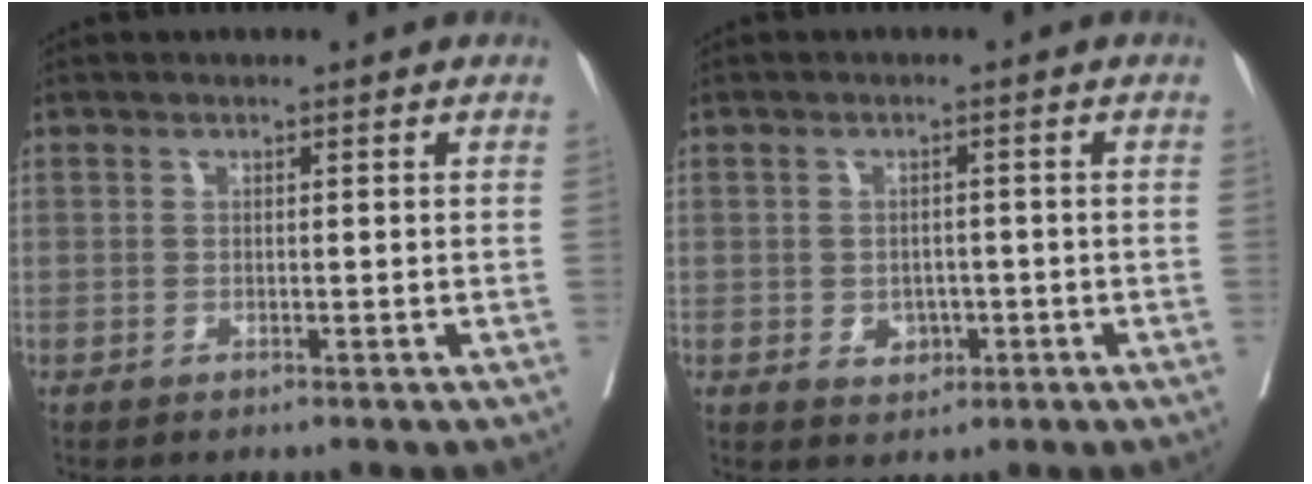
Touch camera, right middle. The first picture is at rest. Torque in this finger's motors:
{"motor_torque": [0.81, -0.34, 0.22, 0.04]}